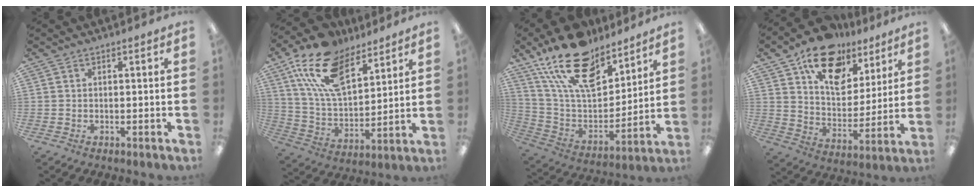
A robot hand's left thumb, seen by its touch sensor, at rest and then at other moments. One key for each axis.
{"total": 19.1, "fx": 11.8, "fy": 9.8, "fz": 11.4, "tx": -0.227, "ty": -0.044, "tz": 0.217}
{"total": 21.9, "fx": 15.0, "fy": 10.6, "fz": 11.8, "tx": -0.223, "ty": -0.083, "tz": 0.273}
{"total": 17.8, "fx": 11.5, "fy": 10.6, "fz": 8.6, "tx": -0.136, "ty": -0.061, "tz": 0.206}